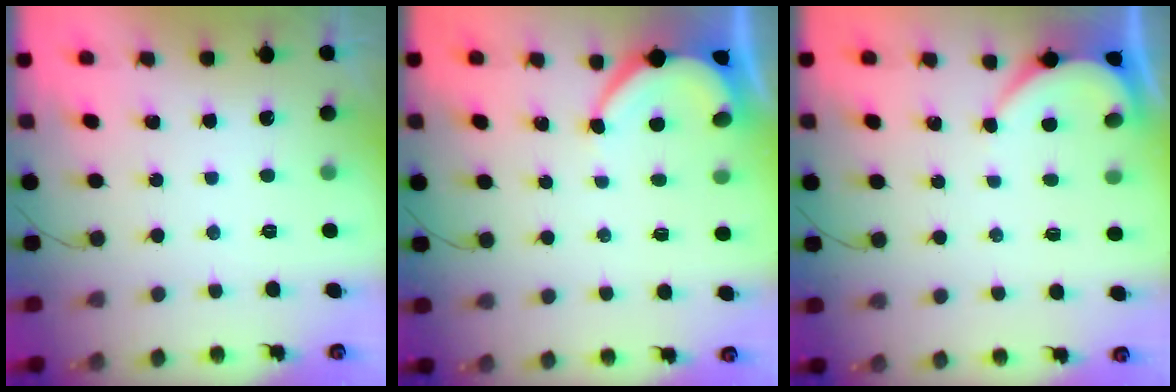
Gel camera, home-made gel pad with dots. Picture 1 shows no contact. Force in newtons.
{"total": 5.0, "press": 5.0, "slide": 0.4}
{"total": 2.3, "press": 2.3, "slide": 0.2}